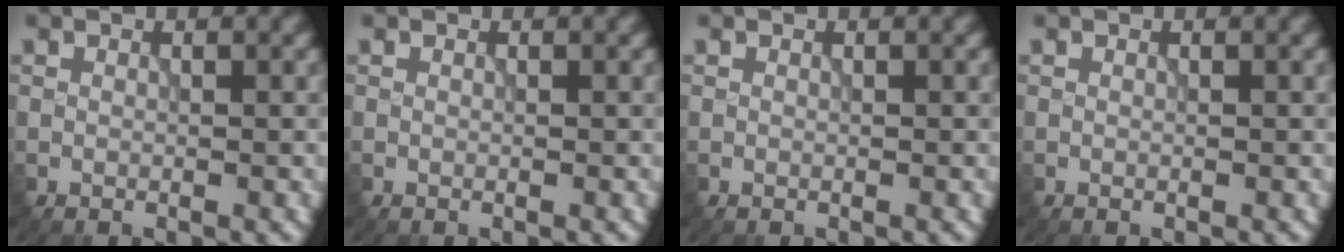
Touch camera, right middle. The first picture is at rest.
{"total": 0.0}
{"total": 0.0}
{"total": 0.0}